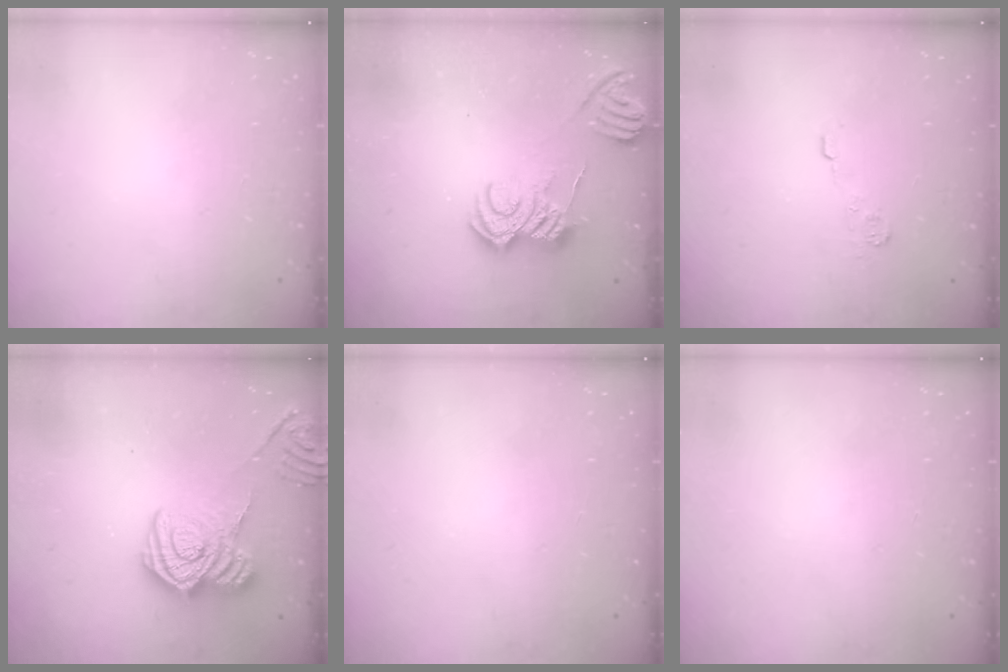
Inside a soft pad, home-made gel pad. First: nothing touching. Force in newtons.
{"total": 8.2, "press": 8.2, "slide": 0.9}
{"total": 5.6, "press": 5.6, "slide": 0.7}
{"total": 13.9, "press": 13.8, "slide": 1.0}
{"total": 0.0}
{"total": 0.0}